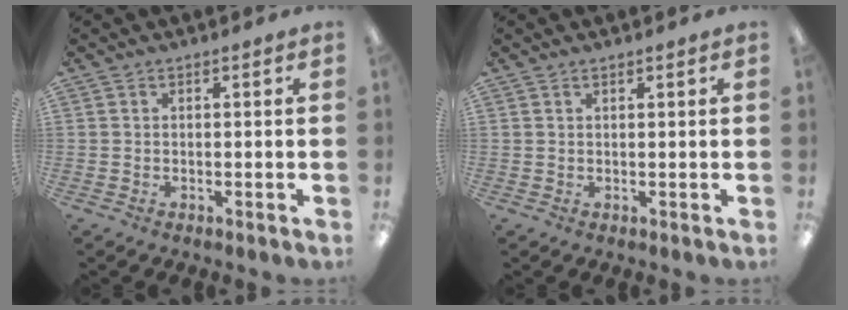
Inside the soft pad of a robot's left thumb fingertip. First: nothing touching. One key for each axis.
{"total": 0.9, "fx": 0.7, "fy": 0.2, "fz": 0.5, "tx": -0.011, "ty": 0.000, "tz": 0.012}